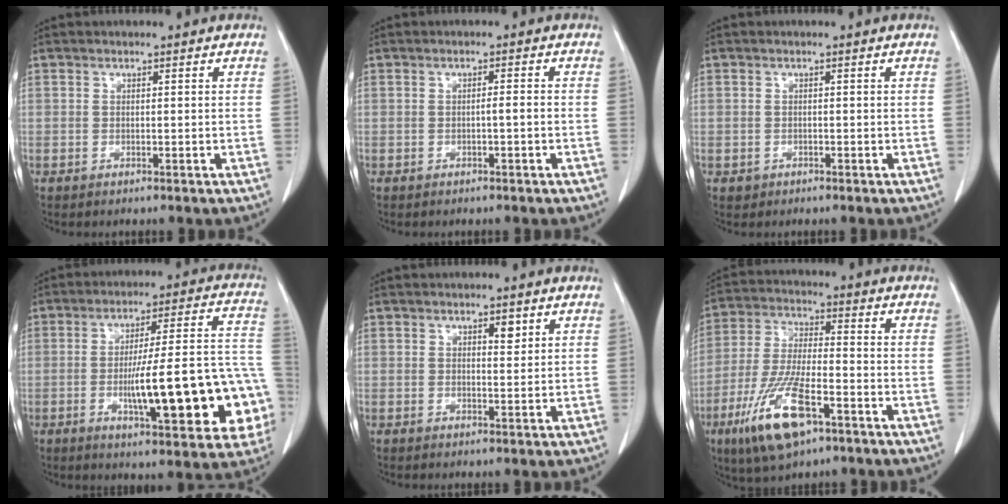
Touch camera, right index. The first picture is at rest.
{"total": 1.2, "force": [-0.4, 0.0, 1.1], "torque": [-0.017, 0.002, -0.006]}
{"total": 1.0, "force": [-0.5, 0.9, 0.0], "torque": [-0.002, 0.004, -0.007]}
{"total": 21.1, "force": [-5.4, 3.7, 20.1], "torque": [-0.204, 0.035, -0.060]}
{"total": 2.0, "force": [1.0, 0.7, 1.5], "torque": [-0.021, -0.004, 0.014]}
{"total": 13.4, "force": [-6.9, 3.5, 11.0], "torque": [-0.227, -0.019, -0.122]}